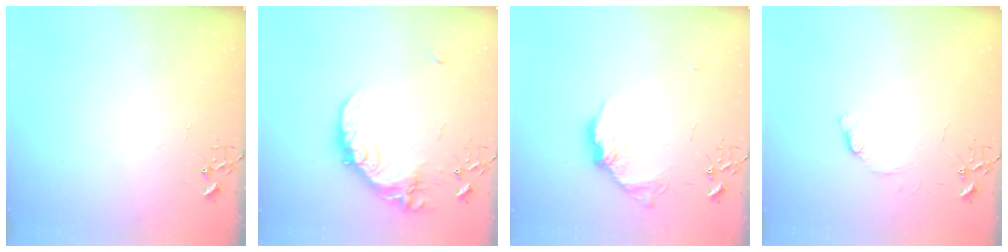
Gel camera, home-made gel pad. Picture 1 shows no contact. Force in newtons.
{"total": 18.0, "press": 17.9, "slide": 1.1}
{"total": 13.4, "press": 13.3, "slide": 0.8}
{"total": 7.3, "press": 7.3, "slide": 0.7}